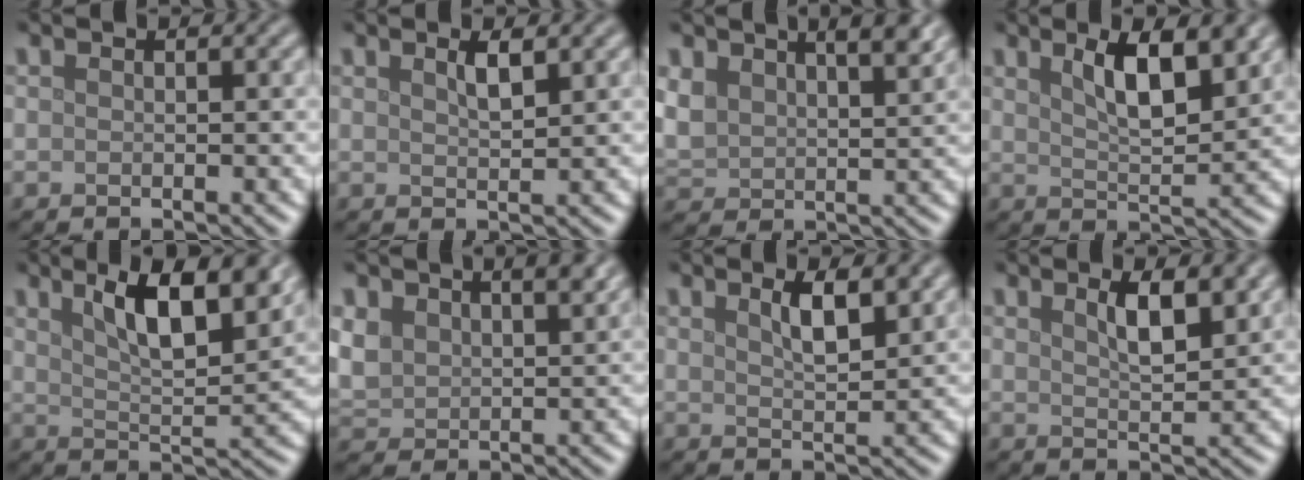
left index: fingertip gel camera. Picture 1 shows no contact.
{"total": 1.7, "force": [1.1, 0.3, 1.3], "torque": [-0.023, 0.004, 0.018]}
{"total": 6.0, "force": [3.4, 3.3, 3.7], "torque": [-0.083, 0.001, 0.062]}
{"total": 5.7, "force": [2.9, 1.8, 4.6], "torque": [-0.074, 0.000, 0.047]}
{"total": 7.9, "force": [4.3, 2.2, 6.3], "torque": [-0.094, 0.006, 0.068]}
{"total": 5.7, "force": [2.9, 3.6, 3.4], "torque": [-0.085, 0.001, 0.055]}
{"total": 3.4, "force": [1.8, 0.9, 2.7], "torque": [-0.043, 0.001, 0.031]}
{"total": 3.8, "force": [1.9, 1.0, 3.1], "torque": [-0.049, 0.001, 0.033]}